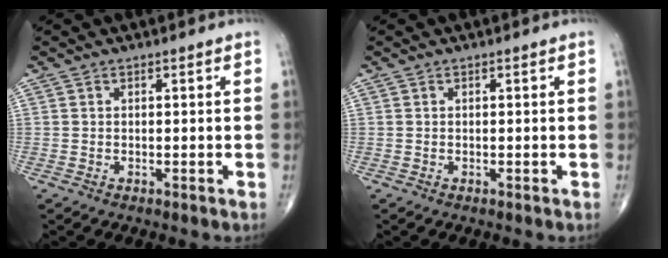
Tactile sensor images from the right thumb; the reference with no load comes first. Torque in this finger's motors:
{"motor_torque": [-0.06, 0.01, 0.00, 0.03, 0.00]}